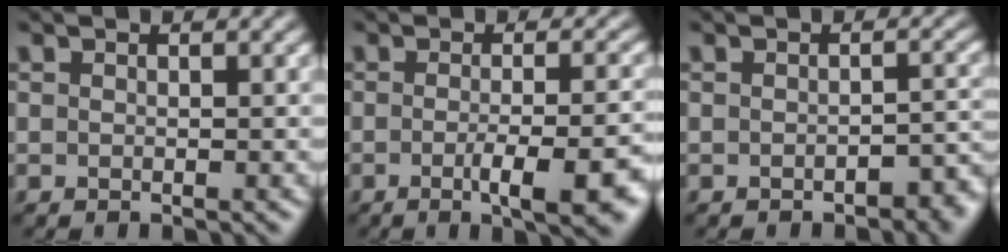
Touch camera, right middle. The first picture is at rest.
{"total": 7.7, "force": [-2.4, 2.3, 7.0], "torque": [-0.083, -0.008, -0.029]}
{"total": 3.3, "force": [-1.4, 1.2, 2.7], "torque": [-0.035, -0.003, -0.015]}